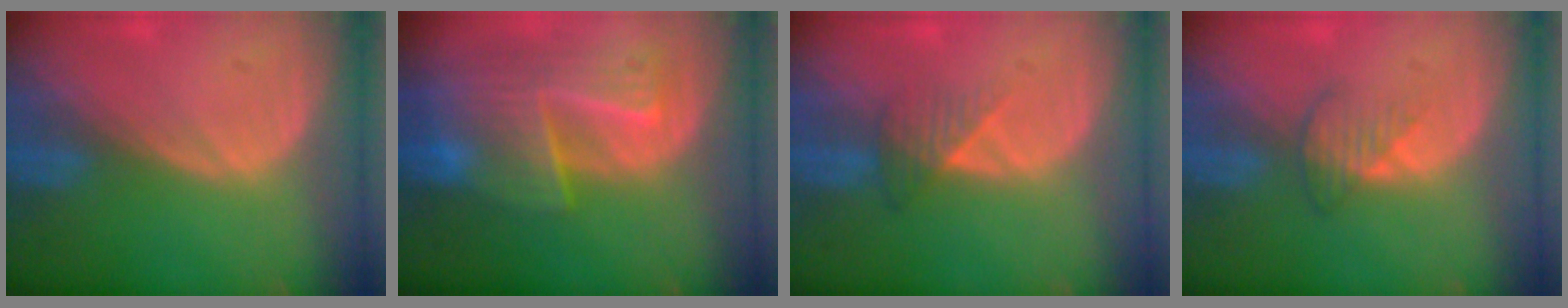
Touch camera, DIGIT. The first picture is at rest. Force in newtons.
{"total": 9.5, "press": 8.4, "slide": 4.4}
{"total": 3.4, "press": 3.0, "slide": 1.7}
{"total": 3.0, "press": 2.8, "slide": 1.1}